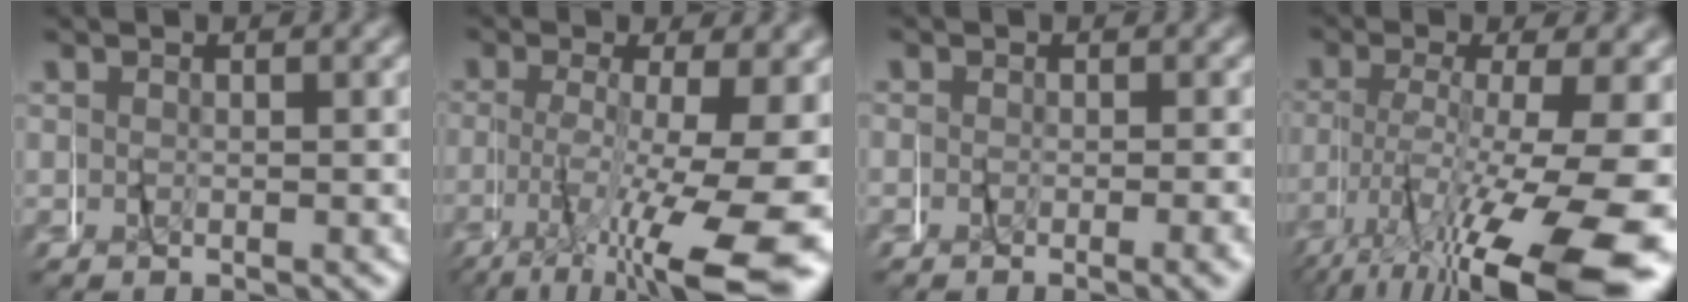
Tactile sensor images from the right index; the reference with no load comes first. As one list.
[{"total": 9.3, "force": [-2.9, 2.7, 8.4], "torque": [-0.115, -0.017, -0.032]}, {"total": 1.0, "force": [-0.7, 0.3, 0.7], "torque": [-0.005, -0.004, -0.010]}, {"total": 10.7, "force": [-4.7, 3.4, 9.0], "torque": [-0.136, -0.018, -0.058]}]